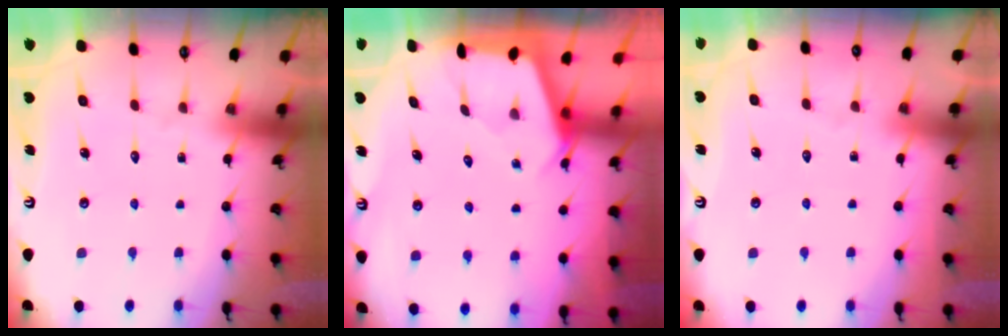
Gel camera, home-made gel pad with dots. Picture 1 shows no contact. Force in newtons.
{"total": 2.5, "press": 2.5, "slide": 0.3}
{"total": 2.6, "press": 2.5, "slide": 0.4}